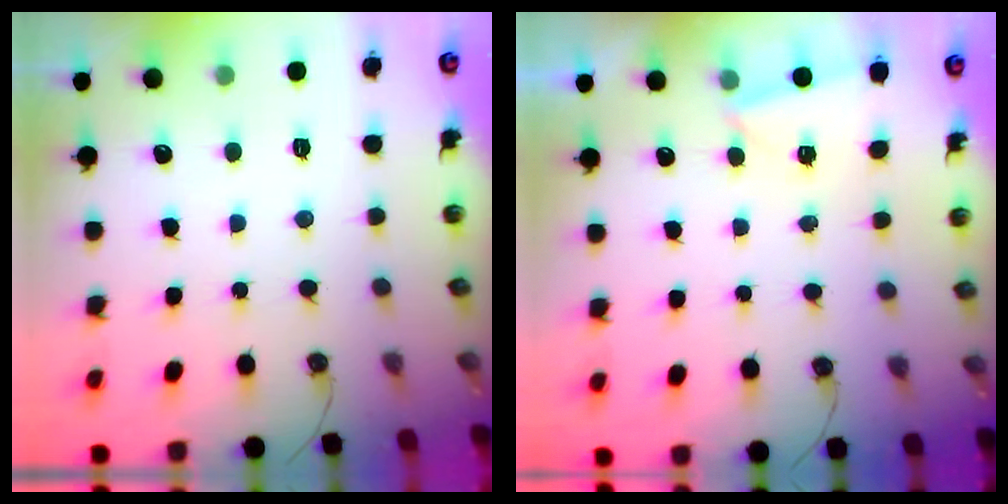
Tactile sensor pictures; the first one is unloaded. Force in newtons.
{"total": 0.6, "press": 0.0, "slide": 0.6}